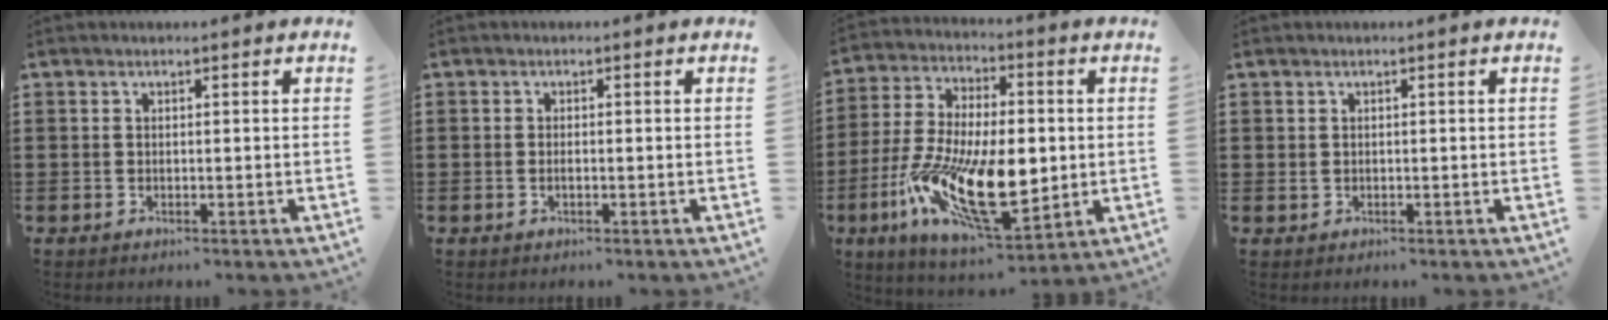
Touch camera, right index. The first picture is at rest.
{"total": 0.6, "force": [-0.2, 0.1, 0.6], "torque": [-0.012, -0.005, -0.003]}
{"total": 16.9, "force": [-3.6, 8.2, 14.3], "torque": [-0.311, -0.001, -0.060]}
{"total": 0.5, "force": [0.0, 0.4, 0.3], "torque": [-0.007, 0.002, -0.001]}